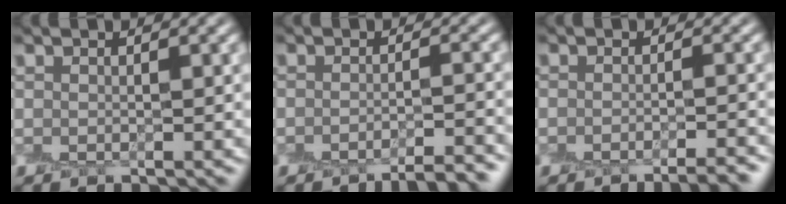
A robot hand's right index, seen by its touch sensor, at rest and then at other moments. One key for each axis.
{"total": 4.0, "fx": -3.8, "fy": 0.5, "fz": 1.3, "tx": -0.018, "ty": -0.002, "tz": -0.047}
{"total": 3.2, "fx": -3.0, "fy": 0.5, "fz": 1.0, "tx": -0.008, "ty": 0.003, "tz": -0.038}